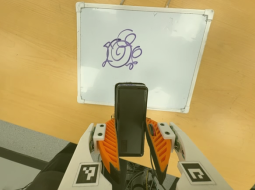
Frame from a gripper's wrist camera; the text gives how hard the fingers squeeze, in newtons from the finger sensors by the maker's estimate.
{"total": 4.0, "left": 2.6, "right": 5.5}